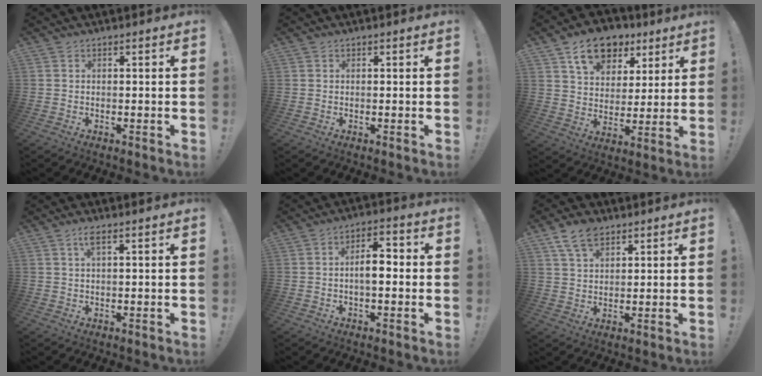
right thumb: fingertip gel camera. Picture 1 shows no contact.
{"total": 0.6, "force": [0.4, 0.5, -0.2], "torque": [0.009, 0.000, 0.006]}
{"total": 14.1, "force": [8.2, 9.3, 6.7], "torque": [-0.098, -0.036, 0.152]}
{"total": 2.8, "force": [1.2, 0.4, 2.4], "torque": [-0.046, 0.000, 0.019]}
{"total": 7.4, "force": [-1.0, 3.6, 6.4], "torque": [-0.096, 0.015, -0.021]}
{"total": 7.9, "force": [5.0, 4.4, 4.3], "torque": [-0.076, -0.015, 0.096]}